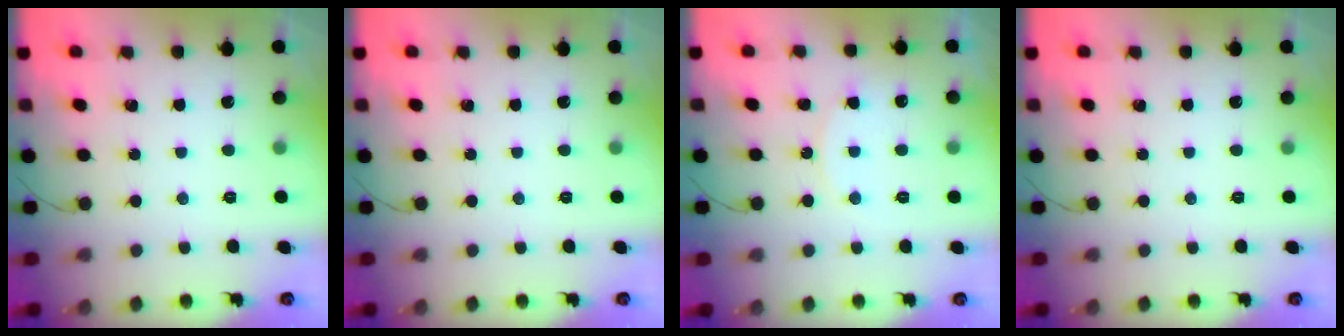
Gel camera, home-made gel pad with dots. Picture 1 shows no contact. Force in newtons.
{"total": 0.0}
{"total": 5.6, "press": 5.6, "slide": 0.5}
{"total": 0.0}